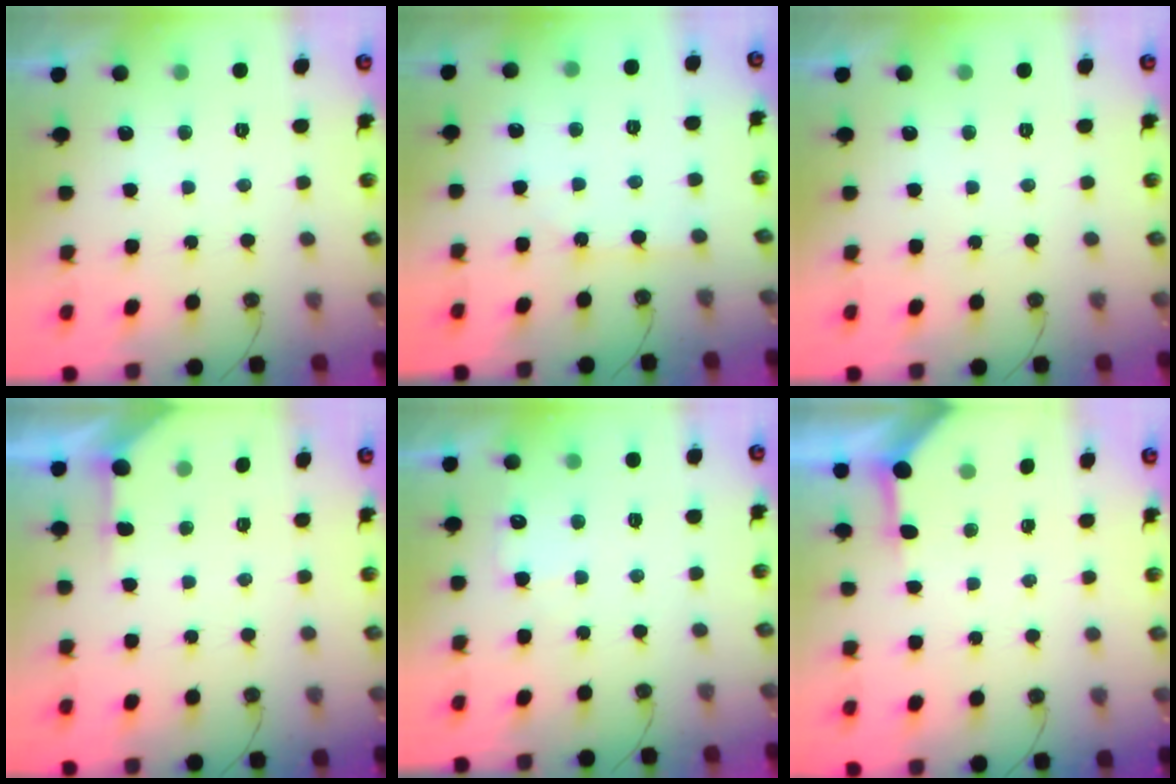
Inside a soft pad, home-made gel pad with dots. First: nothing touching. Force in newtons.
{"total": 2.9, "press": 2.9, "slide": 0.3}
{"total": 0.0}
{"total": 1.5, "press": 1.5, "slide": 0.2}
{"total": 4.6, "press": 4.5, "slide": 0.6}
{"total": 3.2, "press": 3.2, "slide": 0.5}